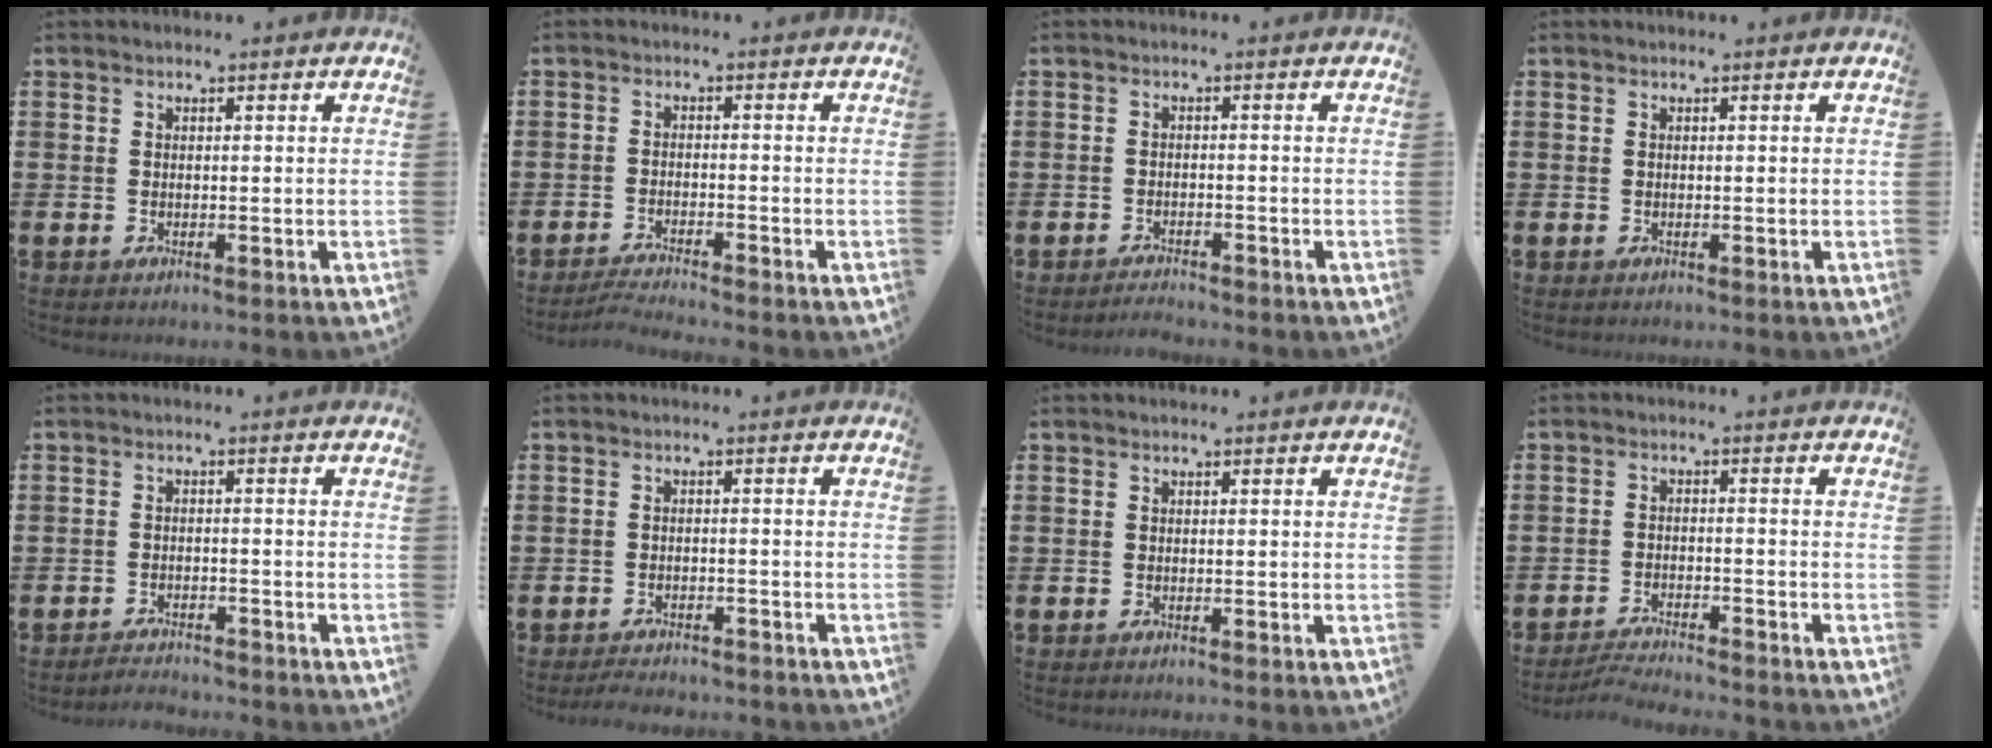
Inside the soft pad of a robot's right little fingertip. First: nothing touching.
{"total": 2.1, "force": [-2.0, -0.2, 0.5], "torque": [-0.009, 0.005, -0.041]}
{"total": 1.5, "force": [-1.5, 0.0, 0.0], "torque": [-0.004, 0.002, -0.030]}
{"total": 0.0}
{"total": 2.0, "force": [-2.0, 0.0, -0.2], "torque": [-0.003, 0.005, -0.044]}
{"total": 2.0, "force": [-2.0, 0.1, 0.1], "torque": [-0.006, 0.004, -0.041]}
{"total": 0.0}
{"total": 2.9, "force": [-2.9, -0.1, 0.4], "torque": [-0.008, 0.004, -0.060]}